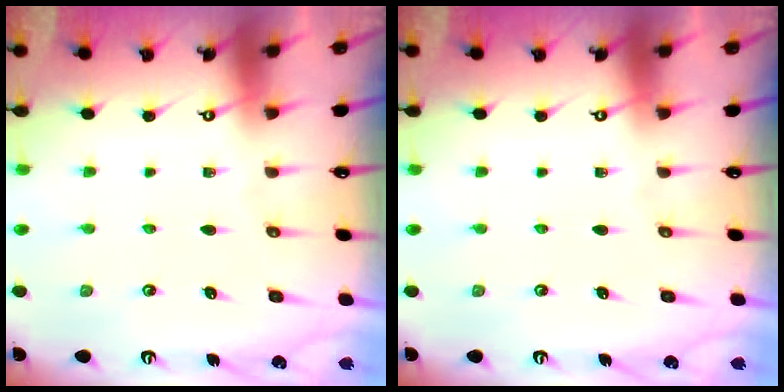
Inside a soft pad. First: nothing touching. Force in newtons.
{"total": 0.0}